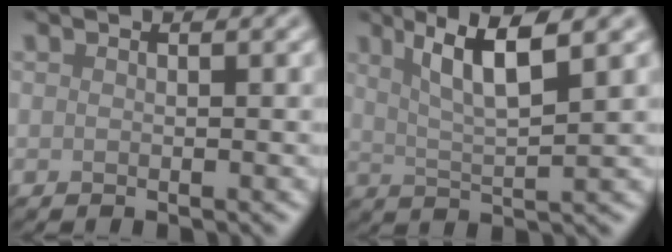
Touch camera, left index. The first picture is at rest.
{"total": 5.7, "force": [2.4, 1.1, 5.0], "torque": [-0.088, 0.002, 0.045]}